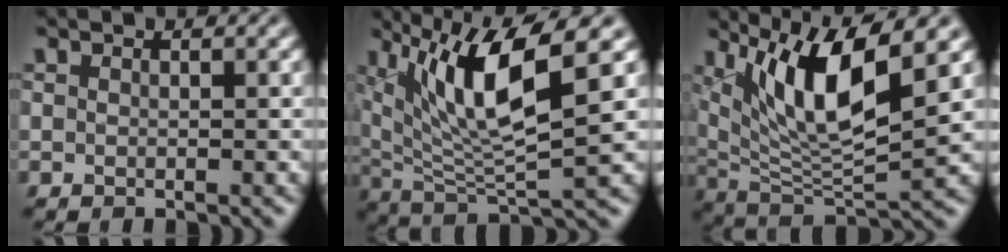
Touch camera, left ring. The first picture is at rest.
{"total": 9.6, "force": [4.1, 2.4, 8.4], "torque": [-0.157, -0.005, 0.081]}
{"total": 9.4, "force": [4.1, 2.6, 8.0], "torque": [-0.145, -0.013, 0.081]}